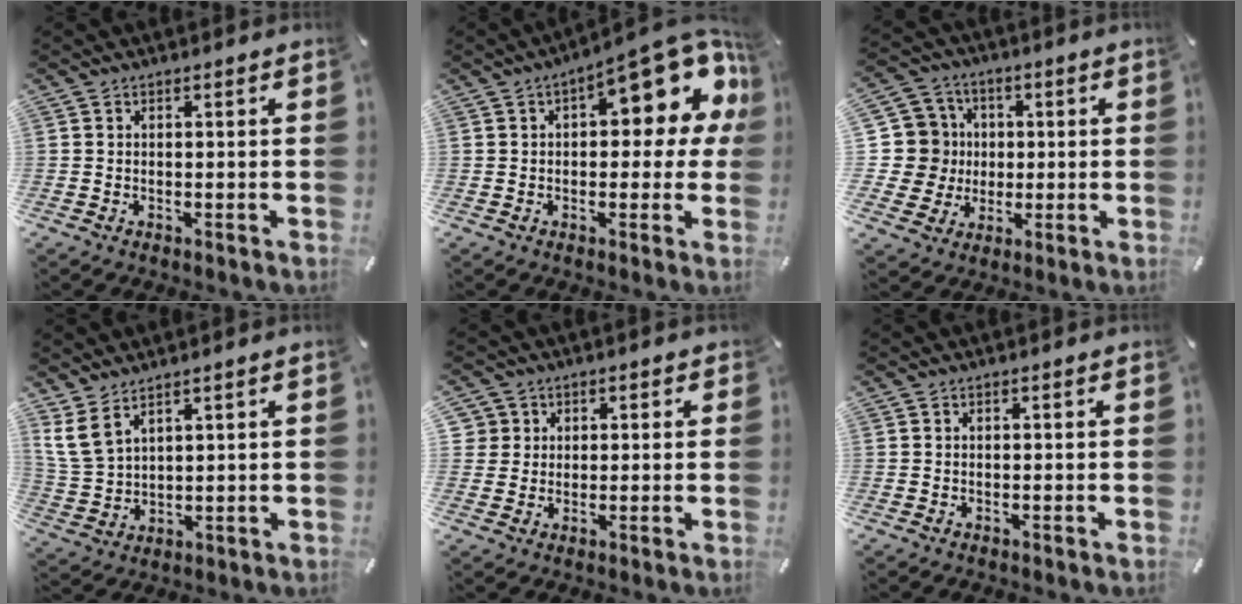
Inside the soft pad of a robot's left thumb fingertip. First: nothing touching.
{"total": 14.8, "force": [5.7, 6.3, 12.1], "torque": [-0.140, -0.041, 0.088]}
{"total": 13.5, "force": [0.0, 13.0, 3.6], "torque": [-0.076, 0.008, 0.006]}
{"total": 7.1, "force": [4.9, 3.5, 3.7], "torque": [-0.098, -0.017, 0.092]}
{"total": 4.8, "force": [1.2, 4.7, 0.5], "torque": [-0.008, 0.007, 0.022]}
{"total": 0.0}